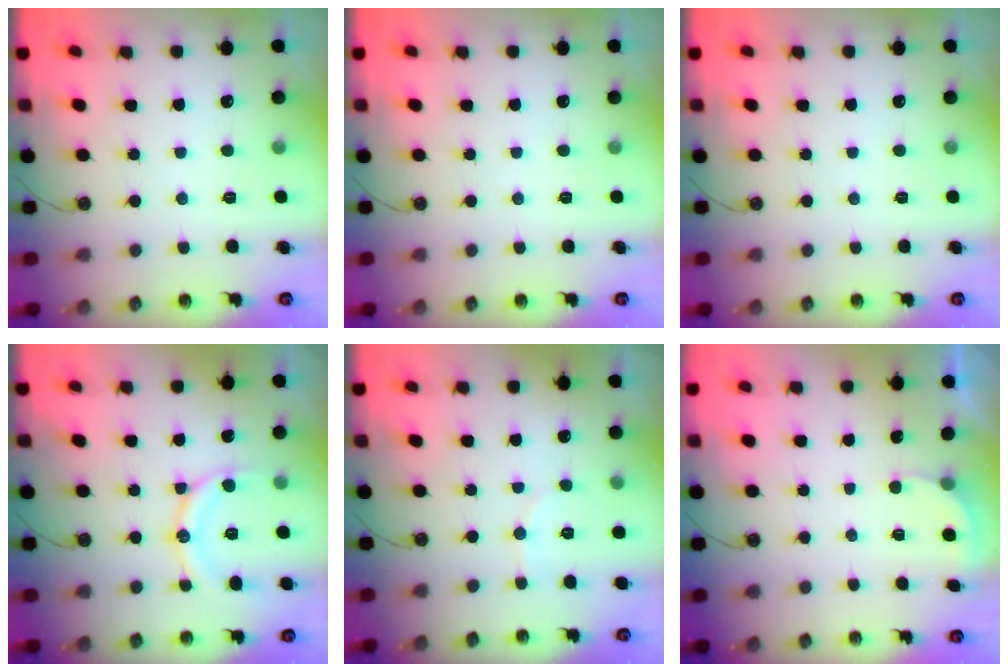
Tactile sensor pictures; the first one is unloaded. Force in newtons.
{"total": 0.0}
{"total": 0.0}
{"total": 11.8, "press": 11.7, "slide": 0.4}
{"total": 3.9, "press": 3.8, "slide": 0.6}
{"total": 1.9, "press": 1.9, "slide": 0.2}